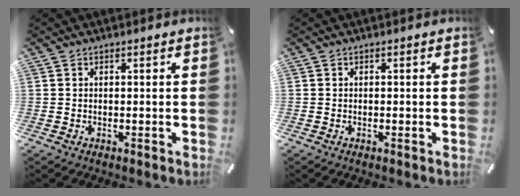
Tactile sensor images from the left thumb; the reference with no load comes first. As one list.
[{"total": 0.0}]